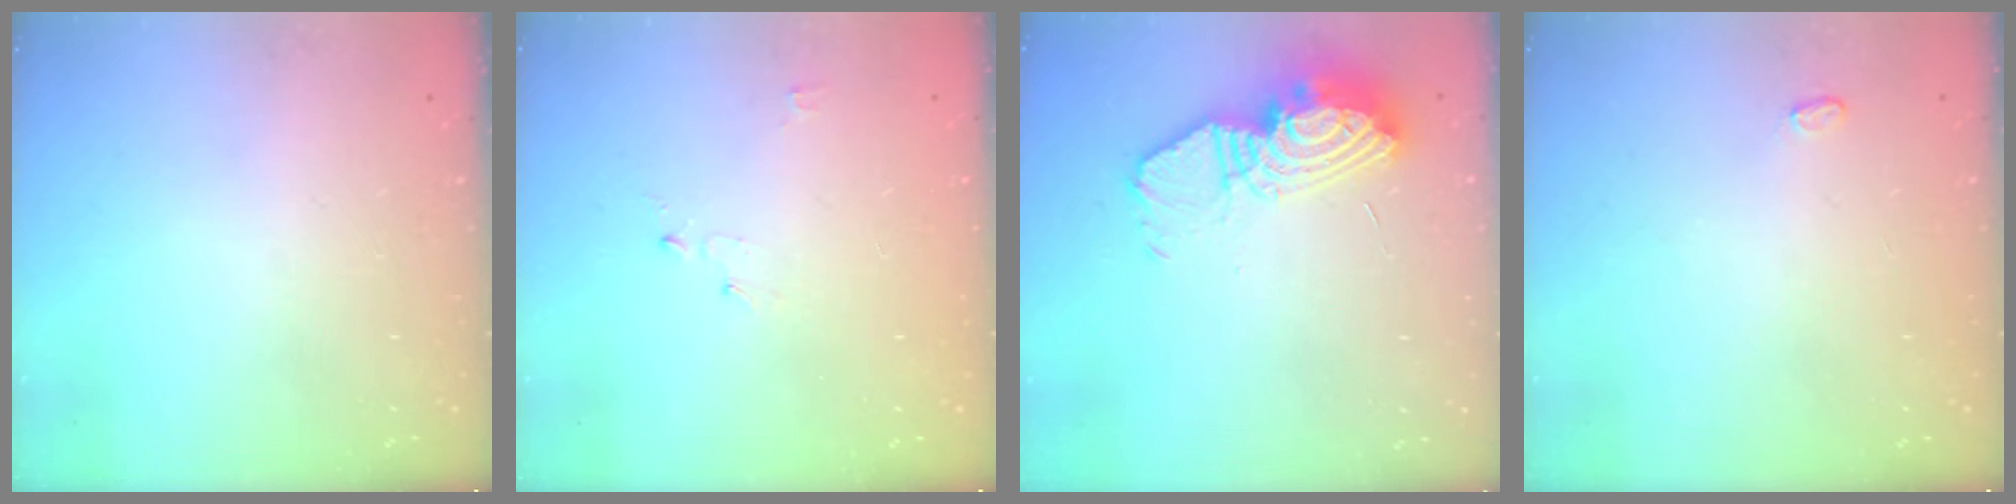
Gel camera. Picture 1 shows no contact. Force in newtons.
{"total": 2.4, "press": 2.4, "slide": 0.3}
{"total": 13.9, "press": 13.9, "slide": 1.0}
{"total": 2.6, "press": 2.6, "slide": 0.3}